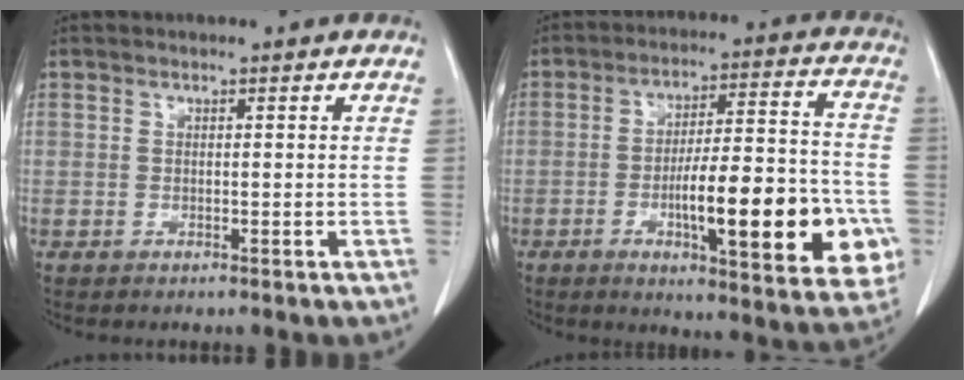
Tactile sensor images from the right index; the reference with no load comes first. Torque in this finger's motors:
{"motor_torque": [1.33, -0.80, 0.67, 0.17]}